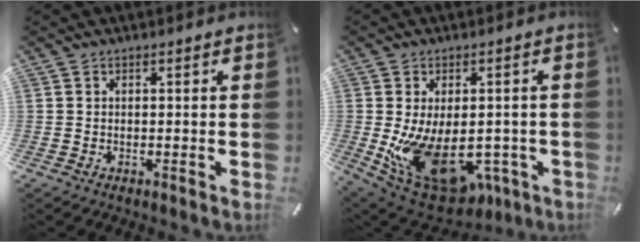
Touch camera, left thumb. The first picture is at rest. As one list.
[{"total": 17.0, "force": [-2.9, 11.4, 12.3], "torque": [-0.205, -0.011, -0.025]}]